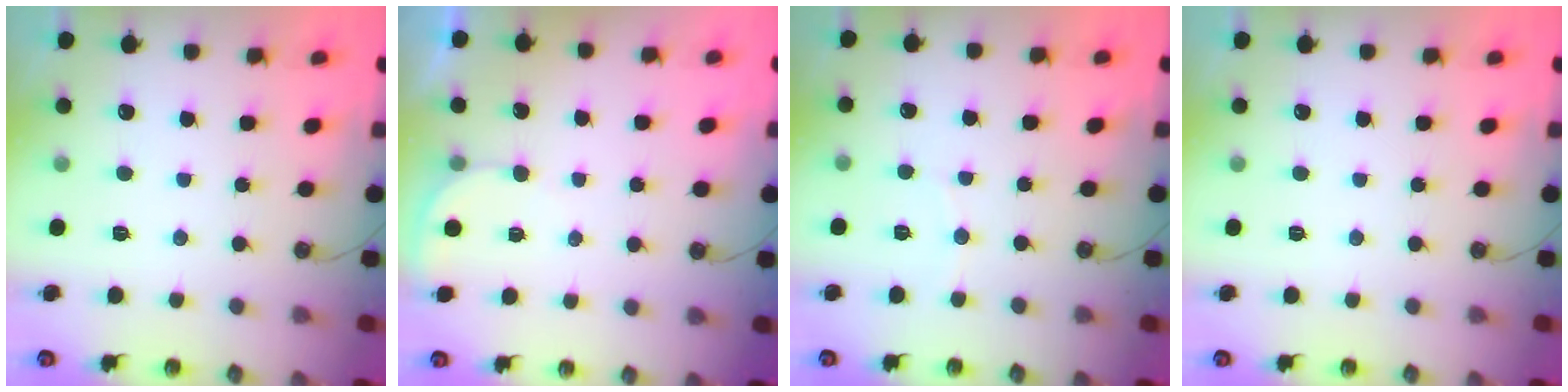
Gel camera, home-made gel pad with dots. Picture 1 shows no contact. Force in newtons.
{"total": 1.9, "press": 1.9, "slide": 0.1}
{"total": 3.0, "press": 3.0, "slide": 0.4}
{"total": 0.0}